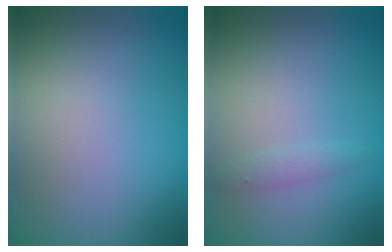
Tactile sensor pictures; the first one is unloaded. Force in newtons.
{"total": 1.0, "press": 1.0, "slide": 0.1}